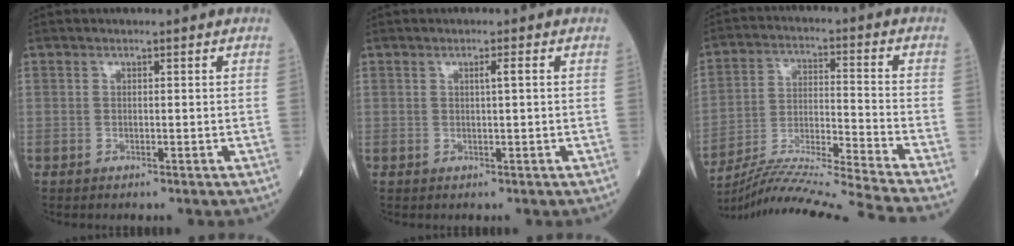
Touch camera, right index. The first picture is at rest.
{"total": 1.2, "force": [0.3, -0.2, 1.2], "torque": [-0.019, 0.002, 0.003]}
{"total": 21.2, "force": [-19.3, -3.4, 8.1], "torque": [-0.142, -0.033, -0.311]}